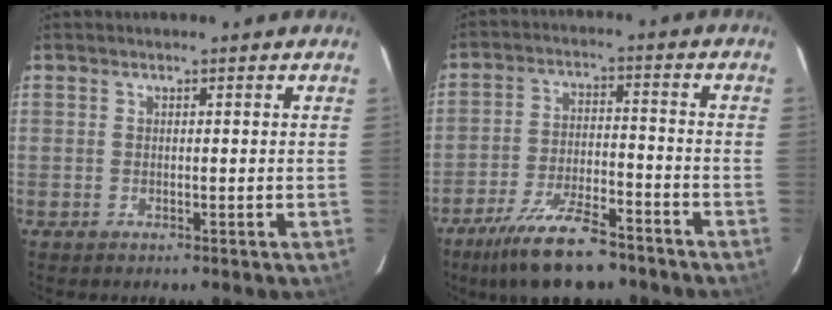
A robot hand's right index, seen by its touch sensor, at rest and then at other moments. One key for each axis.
{"total": 14.6, "fx": -11.4, "fy": 4.3, "fz": 8.1, "tx": -0.171, "ty": -0.014, "tz": -0.188}